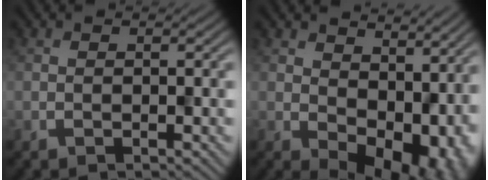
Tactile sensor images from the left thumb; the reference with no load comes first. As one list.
[{"total": 11.5, "force": [0.9, 7.8, 8.3], "torque": [-0.101, -0.039, 0.049]}]